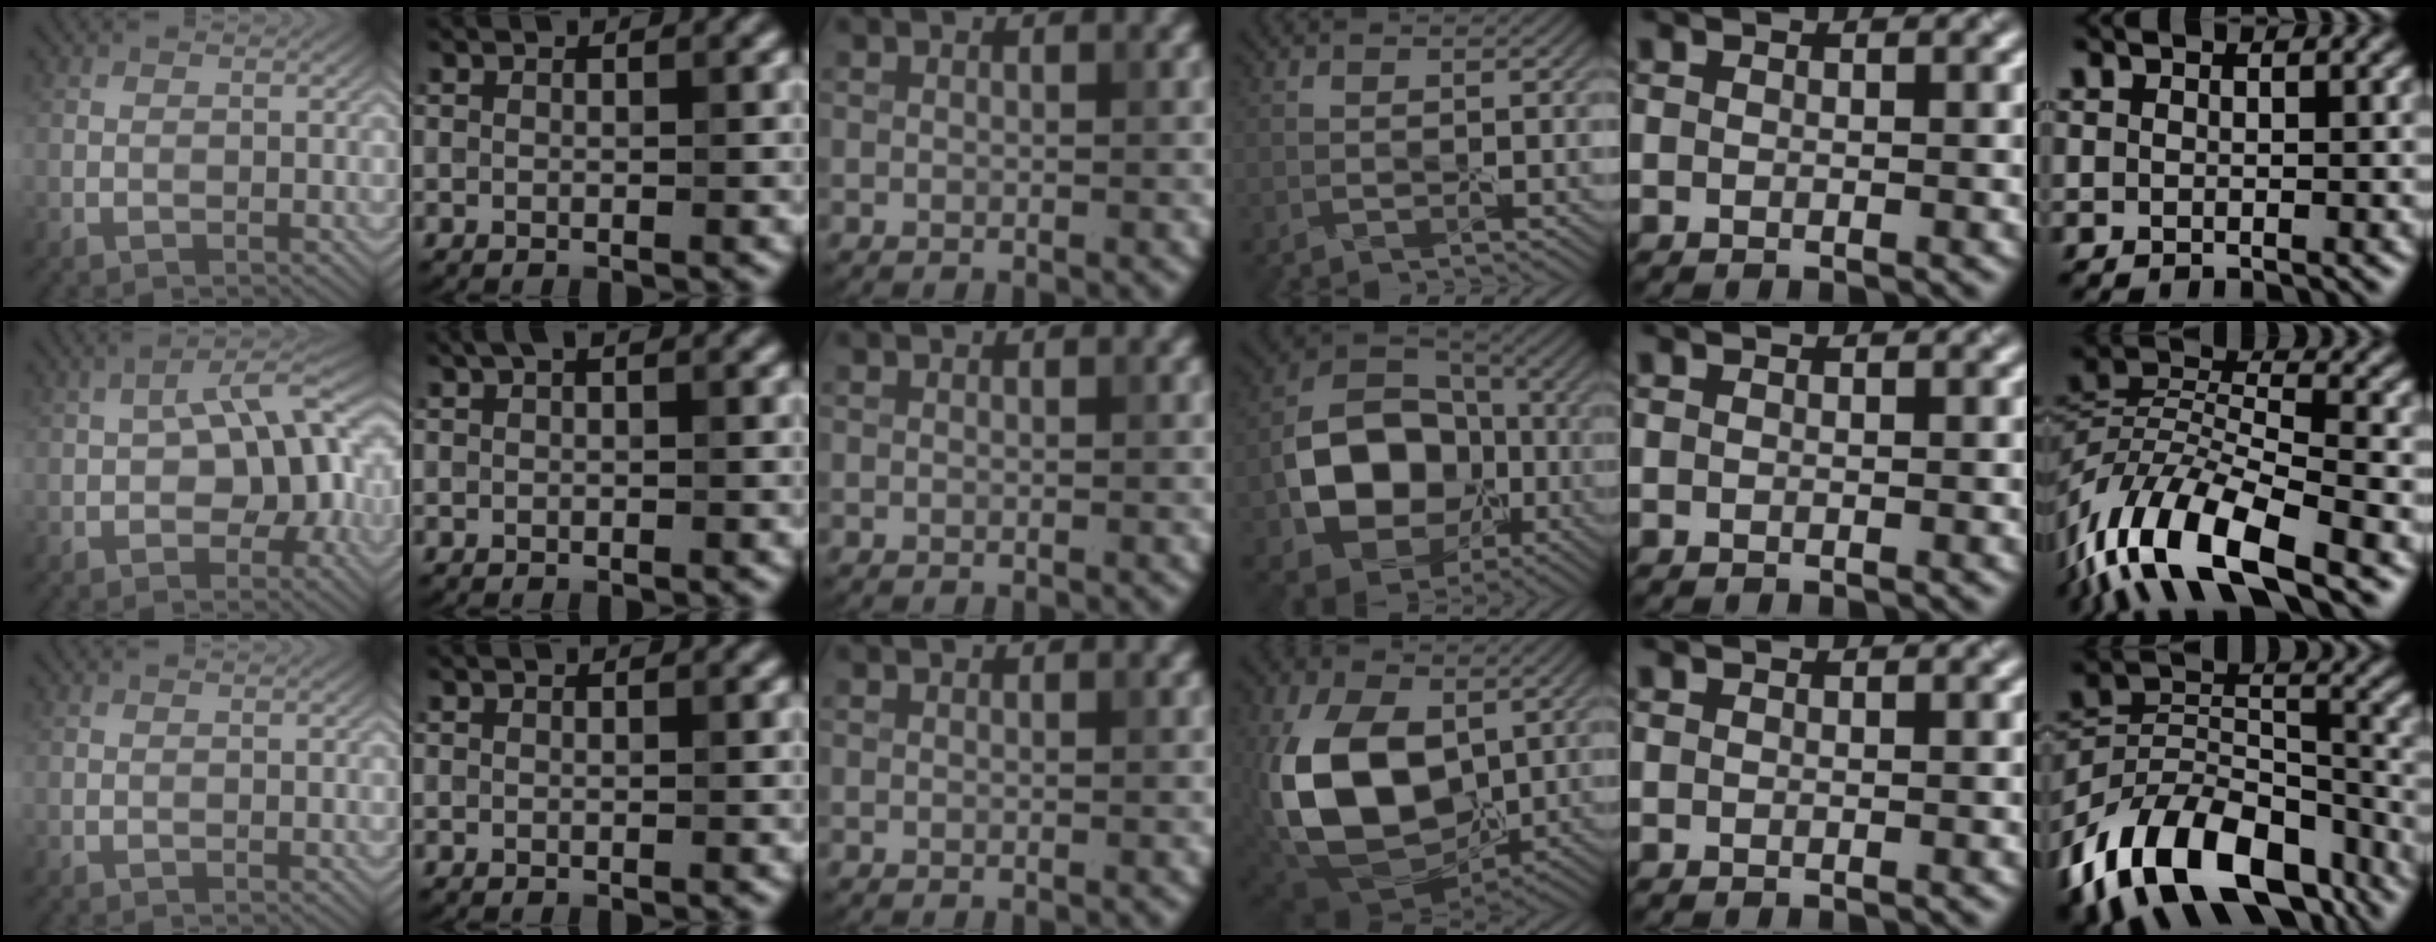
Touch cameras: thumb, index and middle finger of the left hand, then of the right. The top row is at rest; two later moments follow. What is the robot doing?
{"motion": "peel", "object": "plastic screen protector"}